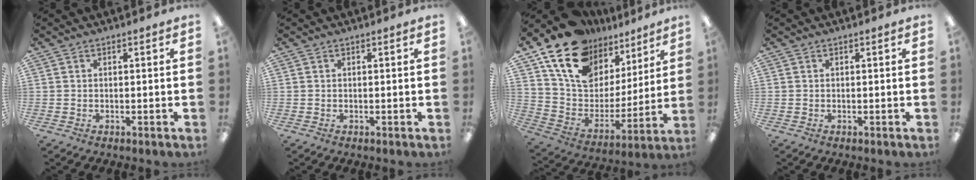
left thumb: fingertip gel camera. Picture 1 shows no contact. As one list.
[{"total": 0.0}, {"total": 18.9, "force": [13.6, 10.8, 7.5], "torque": [-0.149, -0.088, 0.248]}, {"total": 0.0}]